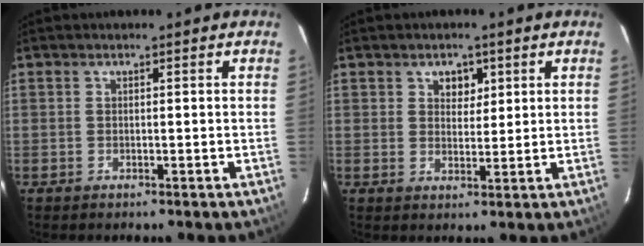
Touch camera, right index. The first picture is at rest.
{"total": 3.2, "force": [1.5, 2.5, 1.4], "torque": [-0.014, 0.005, 0.025]}